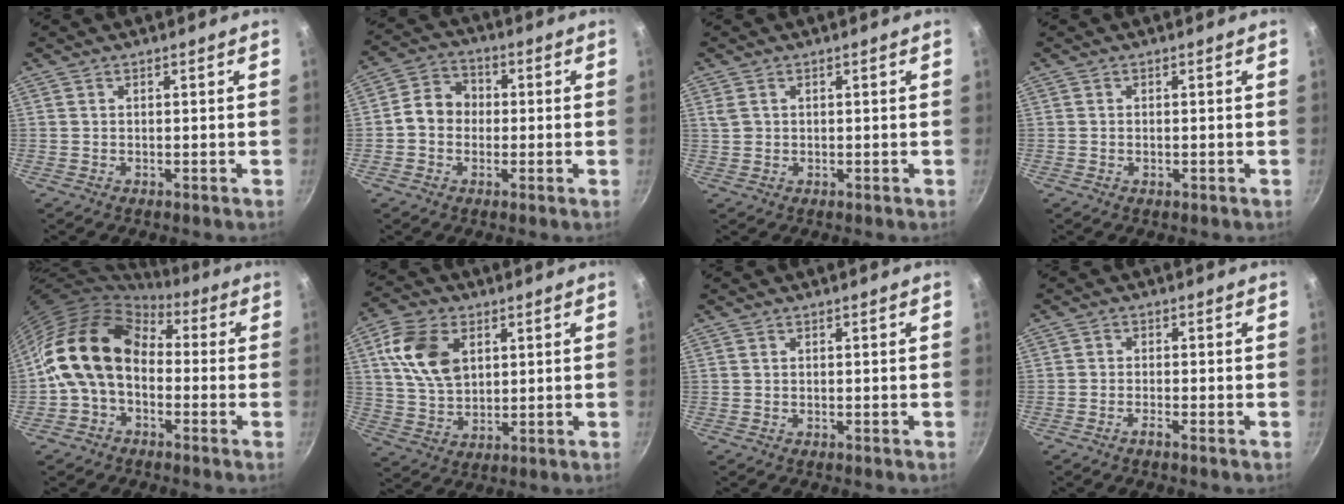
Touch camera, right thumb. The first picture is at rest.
{"total": 7.2, "force": [-0.4, 6.1, 3.7], "torque": [-0.035, 0.021, -0.024]}
{"total": 2.1, "force": [0.7, 1.6, 1.1], "torque": [-0.020, 0.003, 0.017]}
{"total": 0.7, "force": [-0.2, 0.5, 0.6], "torque": [-0.009, 0.002, -0.003]}
{"total": 14.1, "force": [-0.3, 10.1, 9.8], "torque": [-0.146, 0.035, -0.026]}
{"total": 12.4, "force": [3.9, 8.2, 8.4], "torque": [-0.139, -0.009, 0.074]}
{"total": 0.0}
{"total": 1.5, "force": [-1.1, 0.2, 1.0], "torque": [-0.023, 0.011, -0.028]}